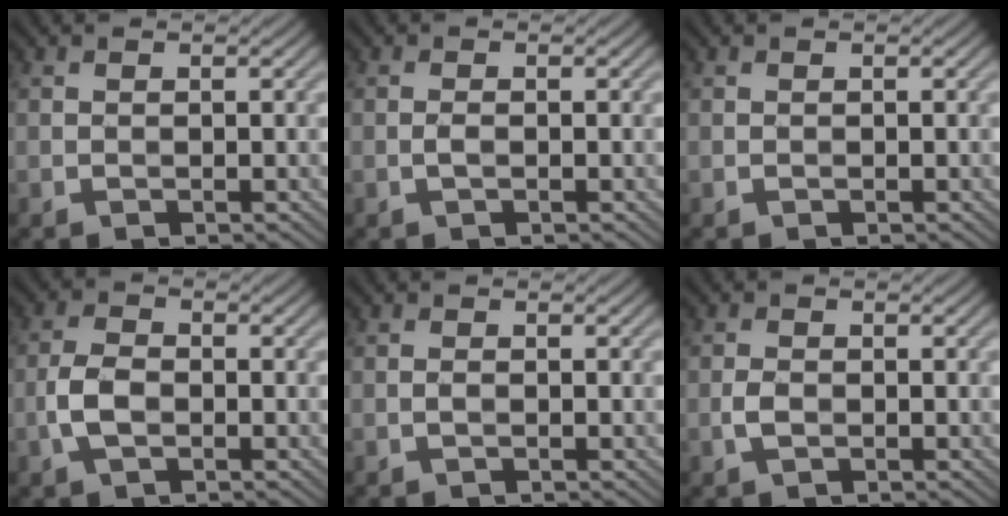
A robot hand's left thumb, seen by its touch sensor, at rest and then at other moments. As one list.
[{"total": 0.9, "force": [-0.3, 0.2, 0.8], "torque": [-0.019, 0.002, -0.007]}, {"total": 0.0}, {"total": 3.9, "force": [-1.2, 2.3, 2.9], "torque": [-0.071, 0.002, -0.030]}, {"total": 0.6, "force": [-0.2, 0.1, 0.5], "torque": [-0.012, 0.002, -0.004]}, {"total": 1.7, "force": [-0.5, 1.0, 1.2], "torque": [-0.029, 0.002, -0.014]}]